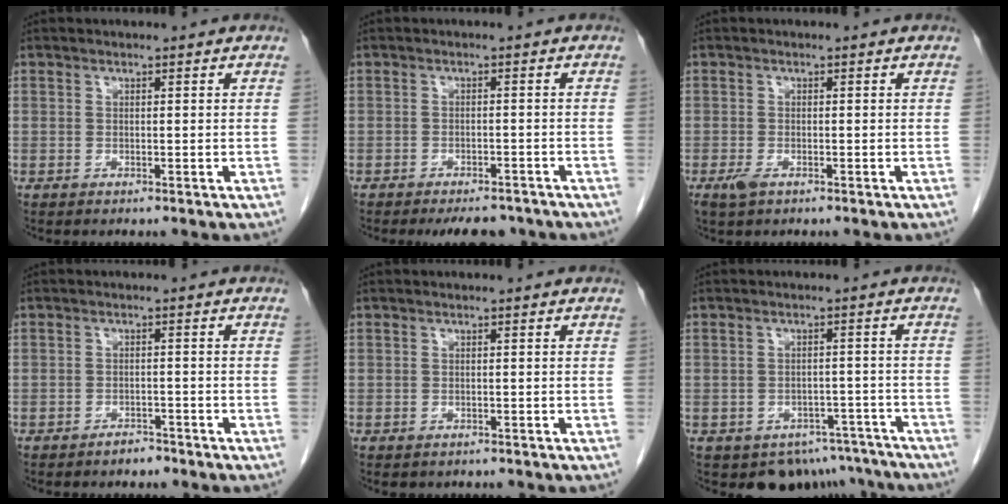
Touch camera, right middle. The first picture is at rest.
{"total": 5.6, "force": [-4.8, 2.0, 2.0], "torque": [-0.021, -0.001, -0.064]}
{"total": 1.8, "force": [-1.0, 0.8, 1.3], "torque": [-0.030, -0.002, -0.015]}
{"total": 1.8, "force": [-1.6, 0.7, 0.5], "torque": [-0.014, 0.000, -0.022]}
{"total": 1.0, "force": [-0.8, 0.6, 0.0], "torque": [-0.011, 0.000, -0.012]}
{"total": 10.0, "force": [-7.9, 6.1, 1.1], "torque": [0.001, 0.021, -0.086]}